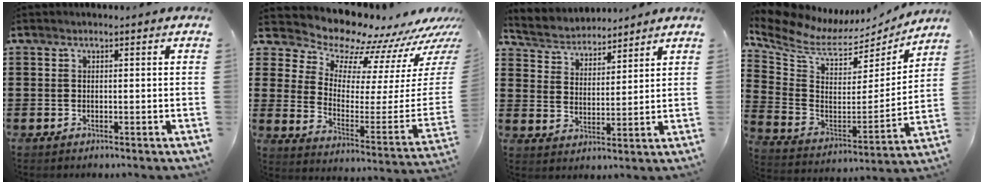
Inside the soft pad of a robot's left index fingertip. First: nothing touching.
{"total": 8.1, "force": [7.6, 2.7, 1.0], "torque": [-0.031, -0.099, 0.120]}
{"total": 3.9, "force": [3.7, 1.2, -0.4], "torque": [-0.014, -0.018, 0.063]}
{"total": 7.9, "force": [6.4, 3.3, 3.3], "torque": [-0.102, -0.047, 0.110]}